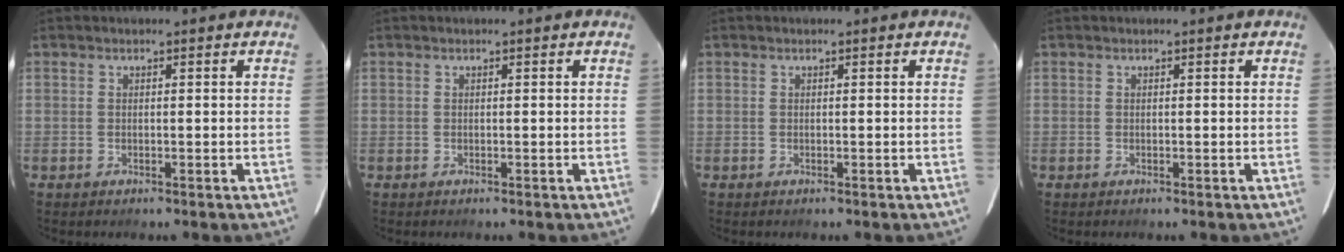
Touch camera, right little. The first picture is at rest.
{"total": 0.0}
{"total": 0.0}
{"total": 0.0}